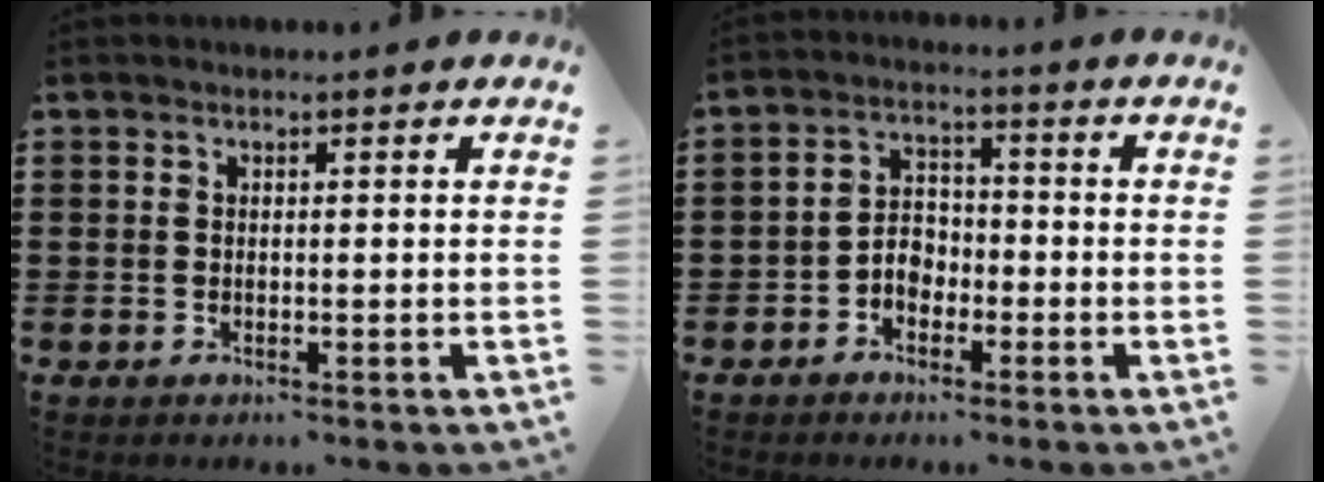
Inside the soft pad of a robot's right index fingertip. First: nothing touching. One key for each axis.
{"total": 3.6, "fx": -1.9, "fy": 2.5, "fz": 1.7, "tx": -0.038, "ty": 0.009, "tz": -0.039}